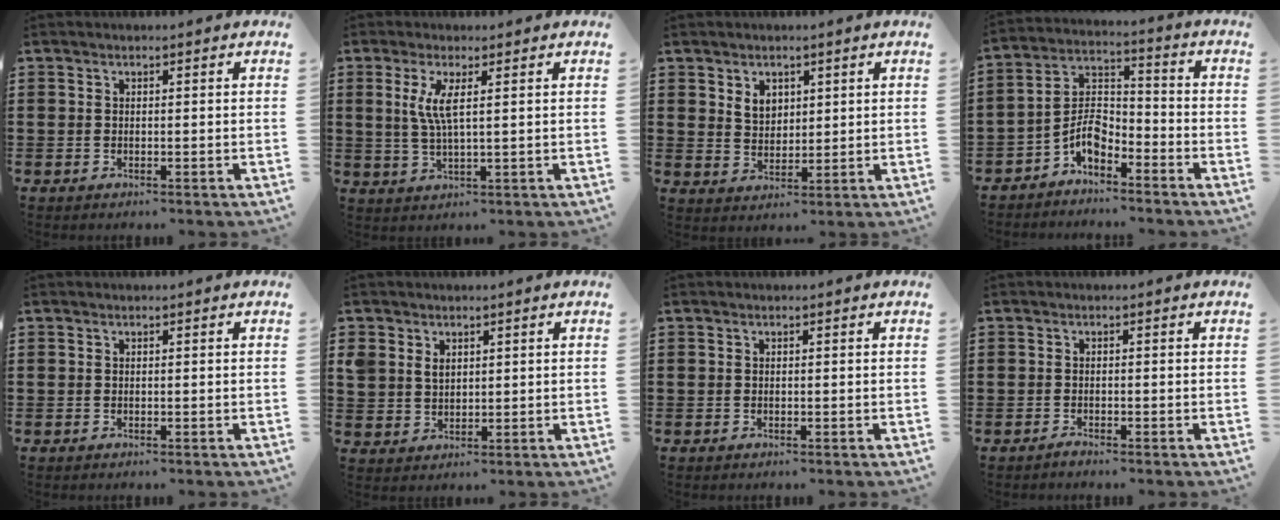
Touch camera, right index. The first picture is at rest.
{"total": 4.6, "force": [1.3, 0.6, 4.4], "torque": [-0.097, -0.005, 0.017]}
{"total": 3.5, "force": [1.9, 2.5, 1.5], "torque": [-0.038, 0.009, 0.035]}
{"total": 6.2, "force": [-4.1, 3.0, 3.5], "torque": [-0.086, 0.003, -0.086]}
{"total": 0.0}
{"total": 3.0, "force": [1.5, 2.3, 1.1], "torque": [-0.031, 0.010, 0.026]}
{"total": 0.0}
{"total": 0.8, "force": [-0.8, 0.1, 0.1], "torque": [-0.004, 0.000, -0.016]}